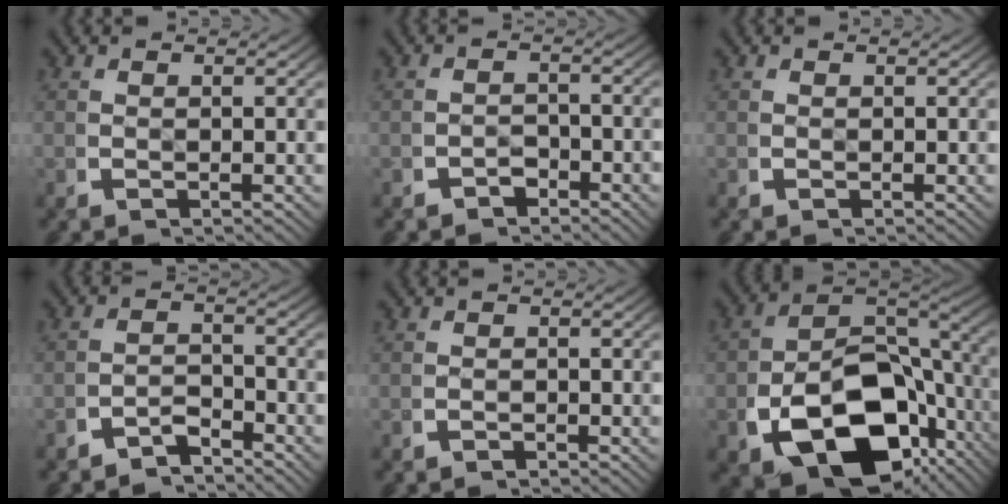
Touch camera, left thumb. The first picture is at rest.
{"total": 2.1, "force": [-1.9, 0.8, 0.4], "torque": [-0.005, -0.010, -0.028]}
{"total": 0.0}
{"total": 2.9, "force": [-2.5, 1.0, 0.9], "torque": [-0.006, -0.011, -0.045]}
{"total": 0.7, "force": [-0.6, 0.2, 0.1], "torque": [-0.002, -0.003, -0.012]}
{"total": 16.3, "force": [-4.4, 10.1, 12.0], "torque": [-0.217, -0.054, -0.046]}